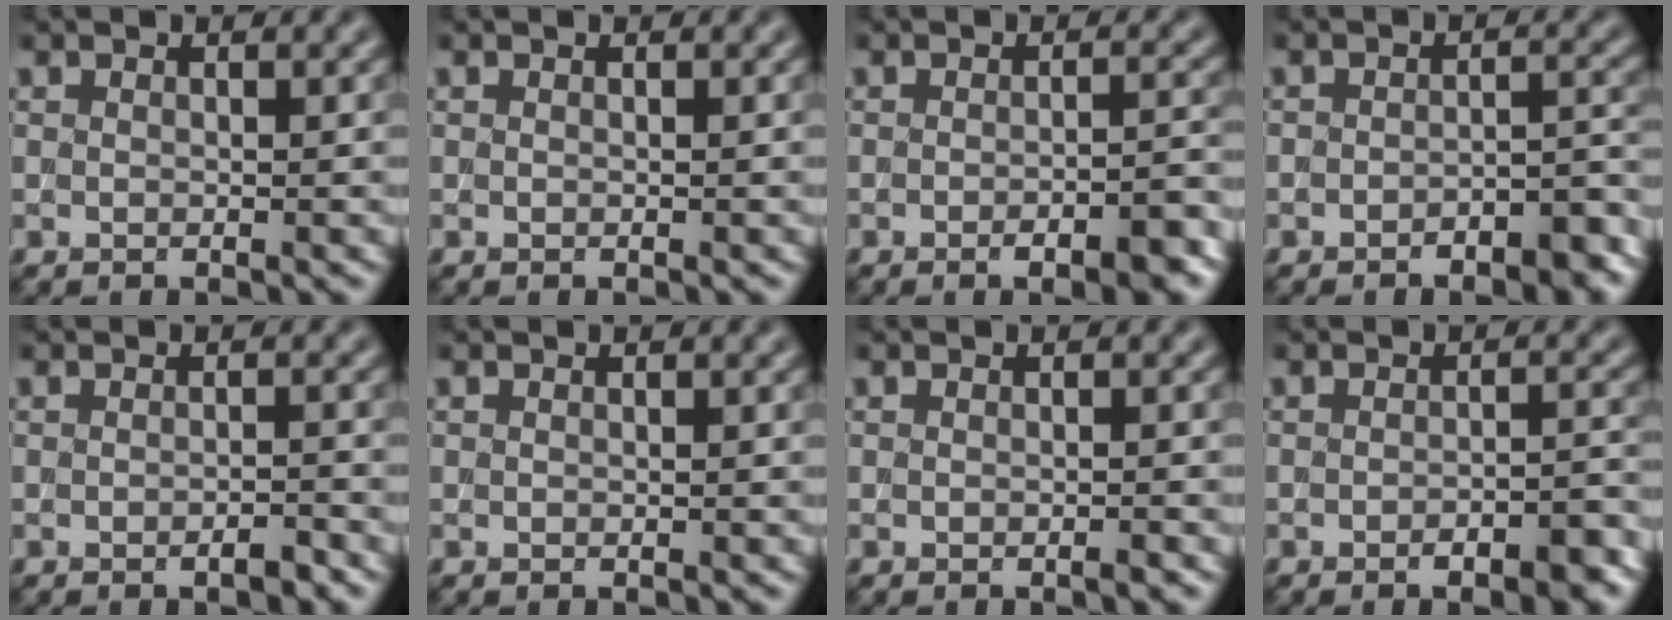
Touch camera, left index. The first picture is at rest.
{"total": 0.0}
{"total": 4.2, "force": [-2.2, 1.1, 3.4], "torque": [-0.041, 0.003, -0.027]}
{"total": 4.0, "force": [-3.0, 1.3, 2.4], "torque": [-0.031, 0.005, -0.038]}
{"total": 1.3, "force": [-0.8, 0.2, 1.0], "torque": [-0.012, 0.000, -0.015]}
{"total": 0.0}
{"total": 1.0, "force": [-0.3, 0.3, 0.9], "torque": [-0.007, -0.003, -0.010]}
{"total": 3.9, "force": [-2.3, 1.0, 2.9], "torque": [-0.037, 0.003, -0.028]}